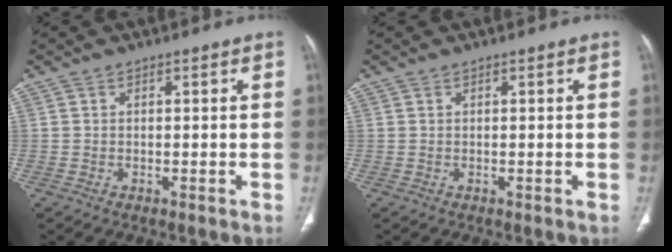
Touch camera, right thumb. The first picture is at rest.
{"total": 0.0}